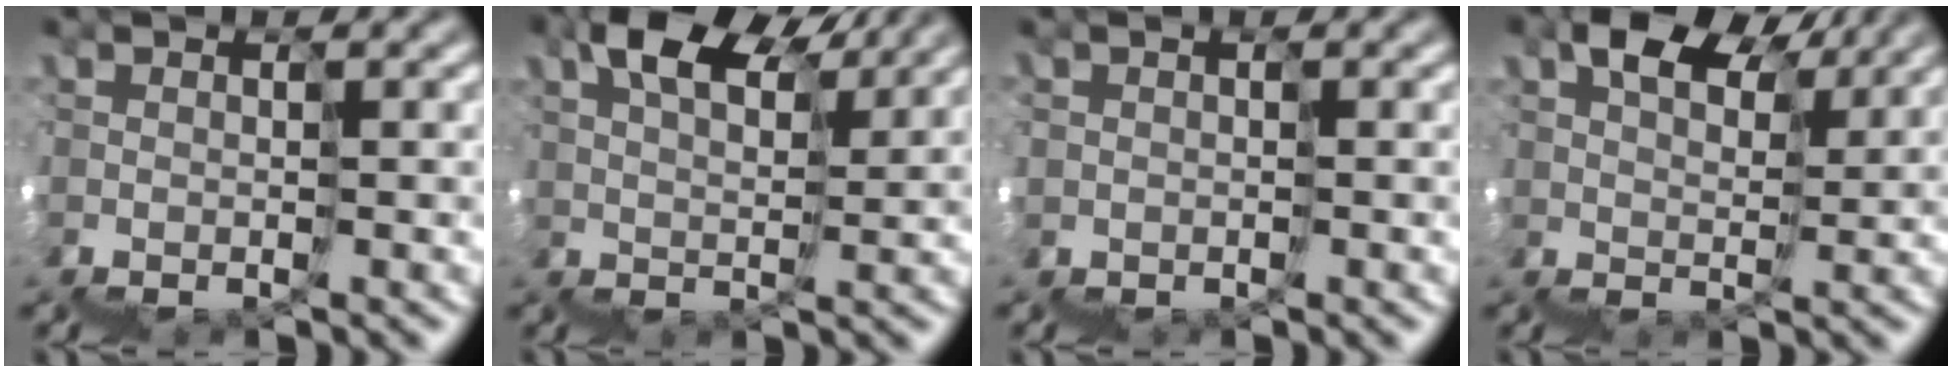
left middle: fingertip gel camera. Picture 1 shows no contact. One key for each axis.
{"total": 6.0, "fx": 5.6, "fy": 1.3, "fz": 1.7, "tx": -0.021, "ty": 0.052, "tz": 0.077}
{"total": 1.6, "fx": -0.1, "fy": 1.5, "fz": 0.5, "tx": -0.011, "ty": -0.005, "tz": -0.001}
{"total": 5.6, "fx": 5.2, "fy": 1.8, "fz": 1.2, "tx": -0.017, "ty": 0.043, "tz": 0.075}